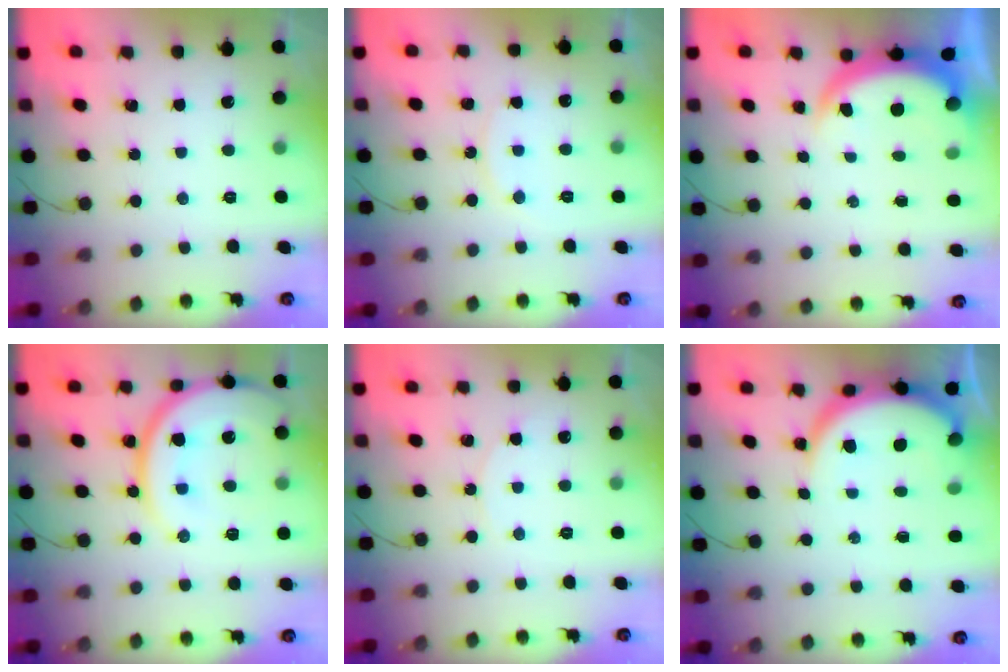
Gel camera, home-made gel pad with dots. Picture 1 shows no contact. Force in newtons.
{"total": 7.0, "press": 7.0, "slide": 0.3}
{"total": 6.5, "press": 6.4, "slide": 0.6}
{"total": 16.7, "press": 16.7, "slide": 1.3}
{"total": 3.8, "press": 3.7, "slide": 0.5}
{"total": 8.4, "press": 8.3, "slide": 1.0}